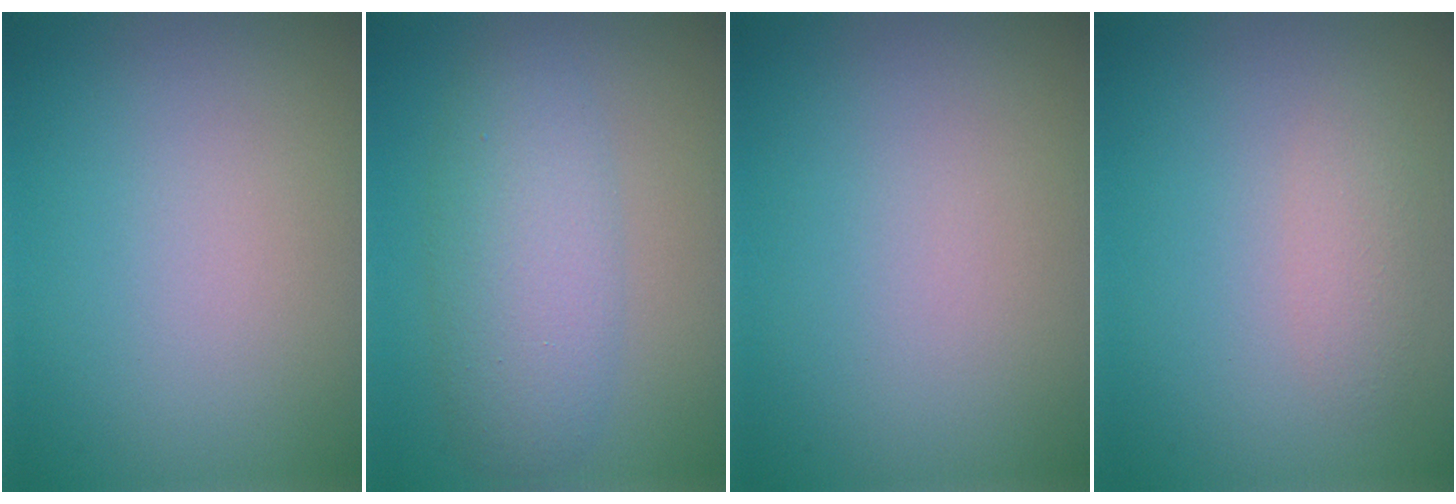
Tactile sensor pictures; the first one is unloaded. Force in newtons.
{"total": 4.9, "press": 4.9, "slide": 0.2}
{"total": 0.0}
{"total": 1.5, "press": 1.5, "slide": 0.1}